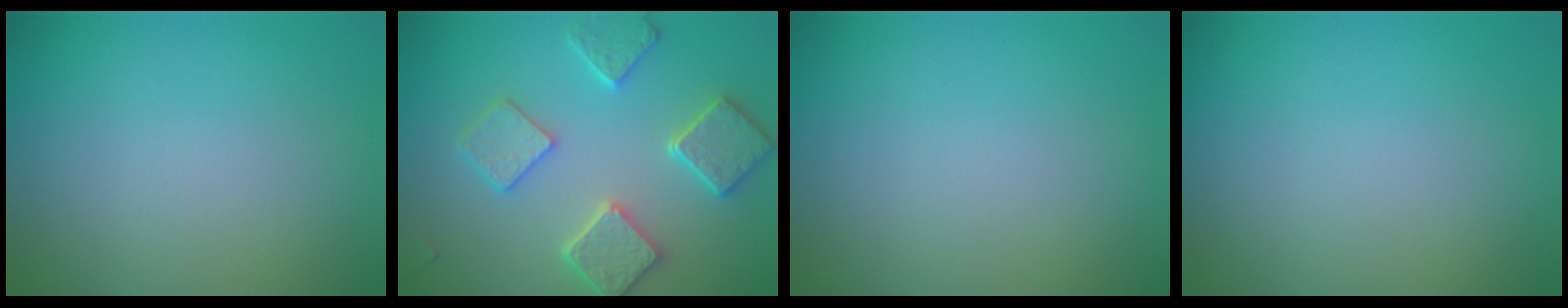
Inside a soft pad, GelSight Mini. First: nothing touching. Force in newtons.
{"total": 4.8, "press": 4.5, "slide": 1.6}
{"total": 0.0}
{"total": 0.0}